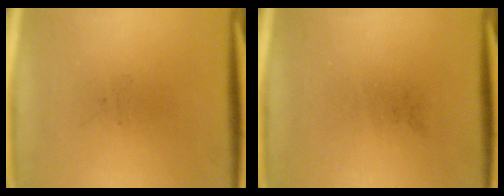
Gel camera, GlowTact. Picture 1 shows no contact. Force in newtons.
{"total": 0.0}